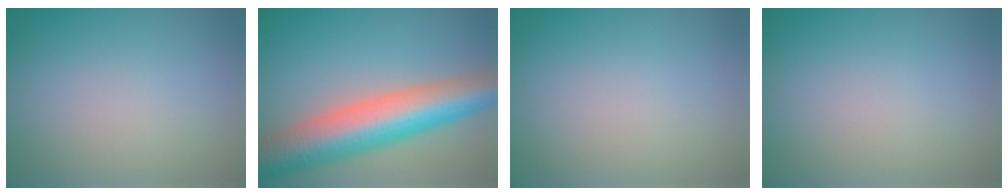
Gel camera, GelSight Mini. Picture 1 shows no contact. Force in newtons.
{"total": 10.3, "press": 10.3, "slide": 0.6}
{"total": 0.0}
{"total": 0.0}